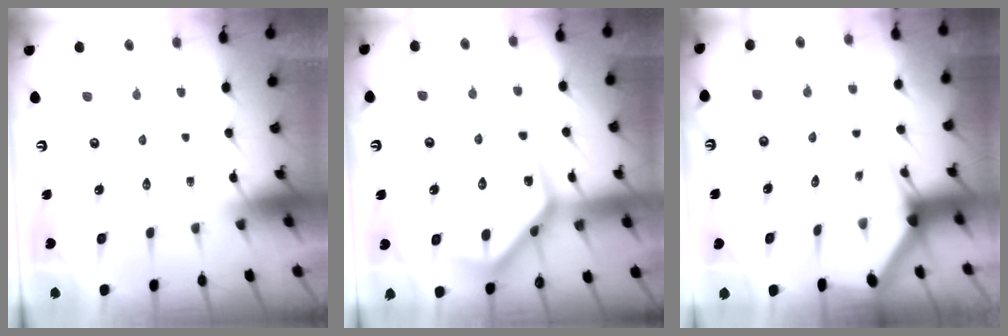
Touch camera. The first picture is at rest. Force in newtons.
{"total": 11.0, "press": 11.0, "slide": 0.2}
{"total": 3.1, "press": 3.1, "slide": 0.2}